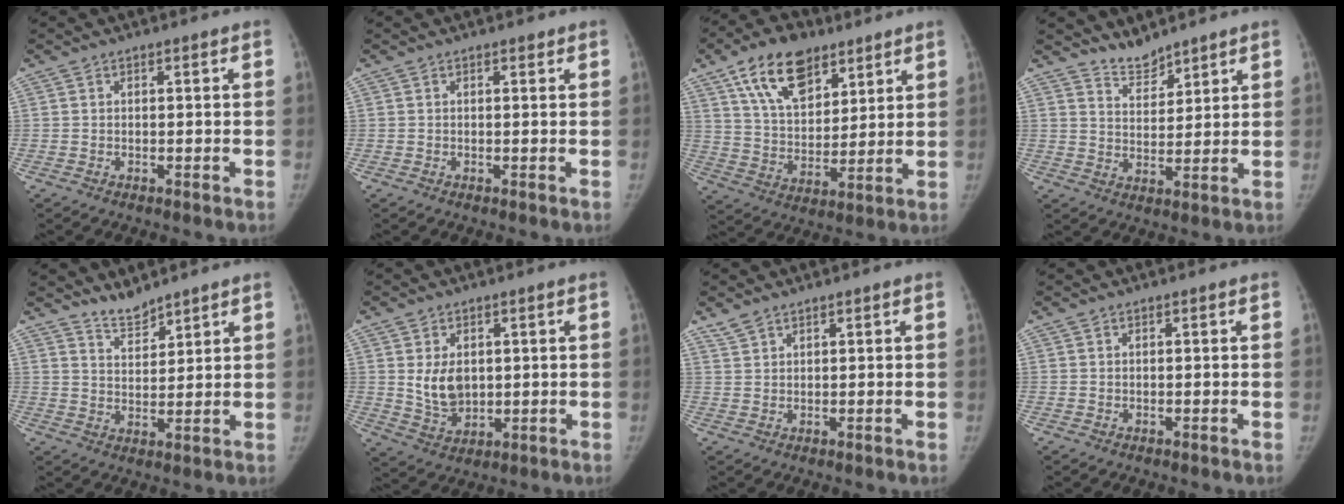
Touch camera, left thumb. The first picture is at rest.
{"total": 0.6, "force": [0.4, 0.3, 0.3], "torque": [-0.005, -0.003, 0.004]}
{"total": 15.9, "force": [9.3, 8.9, 9.3], "torque": [-0.122, -0.035, 0.168]}
{"total": 4.9, "force": [4.6, 1.5, 0.6], "torque": [0.006, -0.040, 0.090]}
{"total": 4.7, "force": [4.4, 1.2, 1.0], "torque": [-0.005, -0.038, 0.086]}
{"total": 7.1, "force": [1.2, 5.1, 4.8], "torque": [-0.060, -0.017, 0.037]}
{"total": 2.3, "force": [2.0, 0.9, 0.7], "torque": [-0.010, -0.001, 0.042]}
{"total": 0.0}